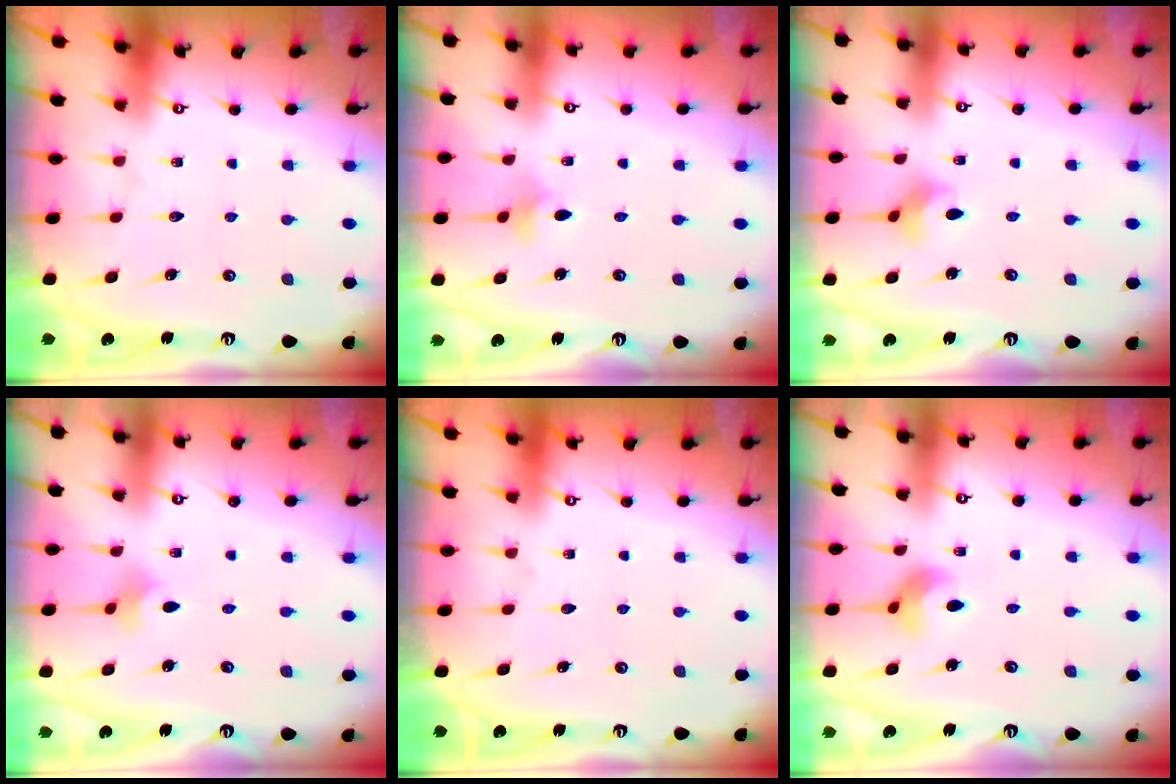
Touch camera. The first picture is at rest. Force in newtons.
{"total": 3.1, "press": 3.1, "slide": 0.6}
{"total": 2.8, "press": 2.8, "slide": 0.1}
{"total": 2.6, "press": 2.5, "slide": 0.5}
{"total": 0.0}
{"total": 5.2, "press": 5.2, "slide": 0.4}